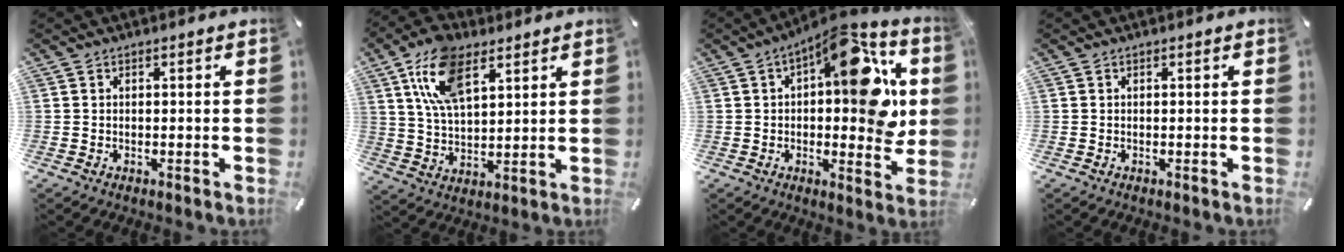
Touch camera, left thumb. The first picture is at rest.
{"total": 13.5, "force": [7.1, 6.8, 9.3], "torque": [-0.205, -0.011, 0.127]}
{"total": 18.7, "force": [6.1, 8.4, 15.5], "torque": [-0.189, -0.042, 0.096]}
{"total": 0.0}